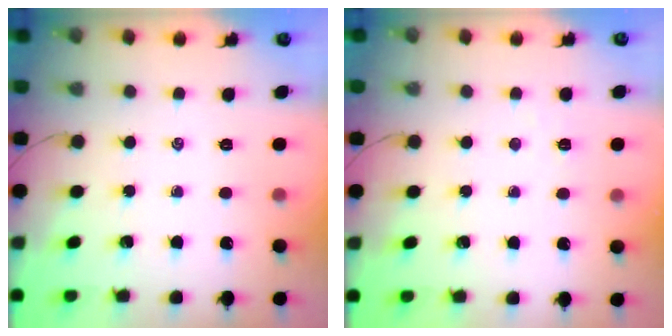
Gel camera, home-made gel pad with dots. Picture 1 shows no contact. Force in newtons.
{"total": 2.9, "press": 2.8, "slide": 0.6}